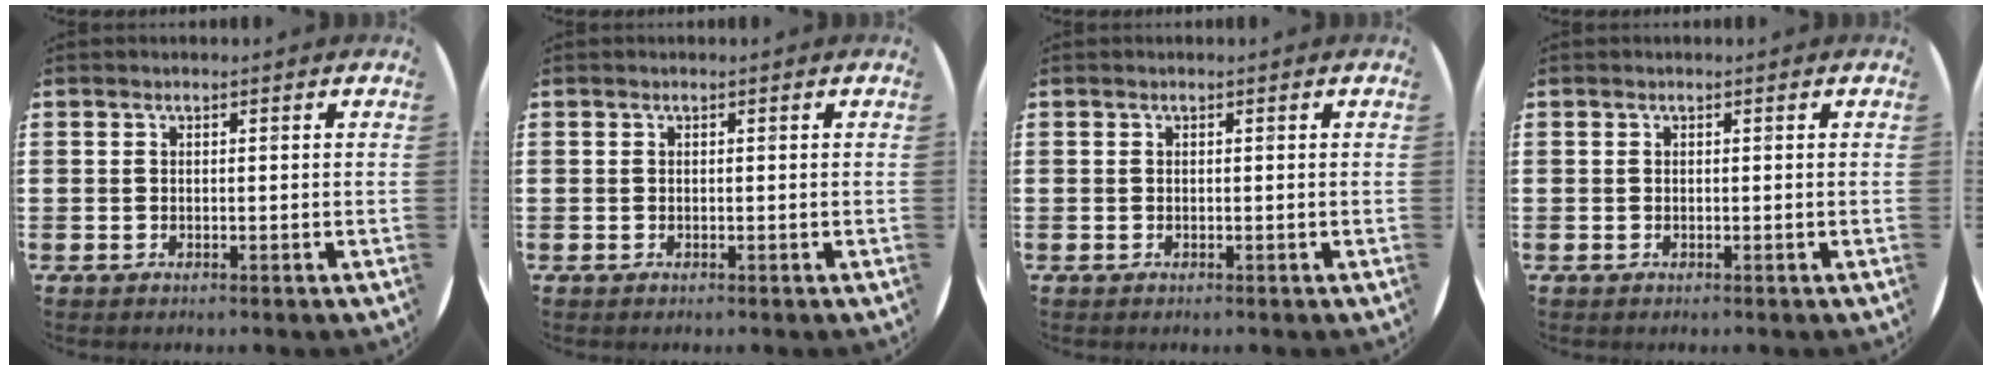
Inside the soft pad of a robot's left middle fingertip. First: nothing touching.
{"total": 0.0}
{"total": 0.0}
{"total": 0.0}